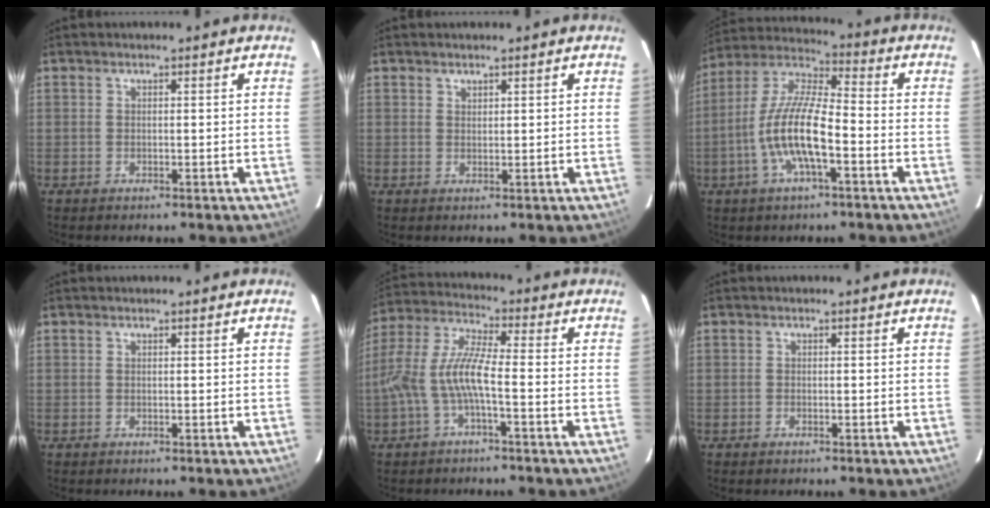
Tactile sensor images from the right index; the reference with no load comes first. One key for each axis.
{"total": 0.8, "fx": 0.7, "fy": 0.3, "fz": 0.1, "tx": -0.002, "ty": 0.001, "tz": 0.014}
{"total": 13.2, "fx": -4.4, "fy": 3.5, "fz": 11.9, "tx": -0.243, "ty": 0.001, "tz": -0.087}
{"total": 0.0}
{"total": 9.3, "fx": -2.9, "fy": 1.7, "fz": 8.6, "tx": -0.198, "ty": 0.008, "tz": -0.054}
{"total": 0.6, "fx": -0.5, "fy": 0.3, "fz": 0.2, "tx": -0.004, "ty": 0.001, "tz": -0.009}